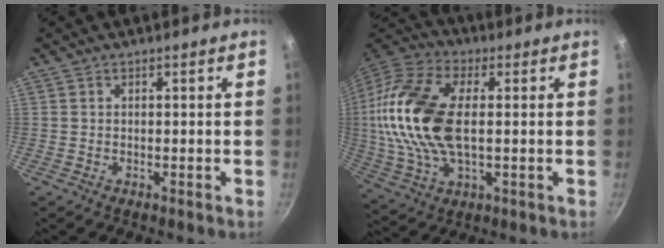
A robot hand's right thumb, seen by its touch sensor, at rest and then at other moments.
{"total": 20.8, "force": [1.6, 11.3, 17.4], "torque": [-0.350, 0.016, 0.022]}